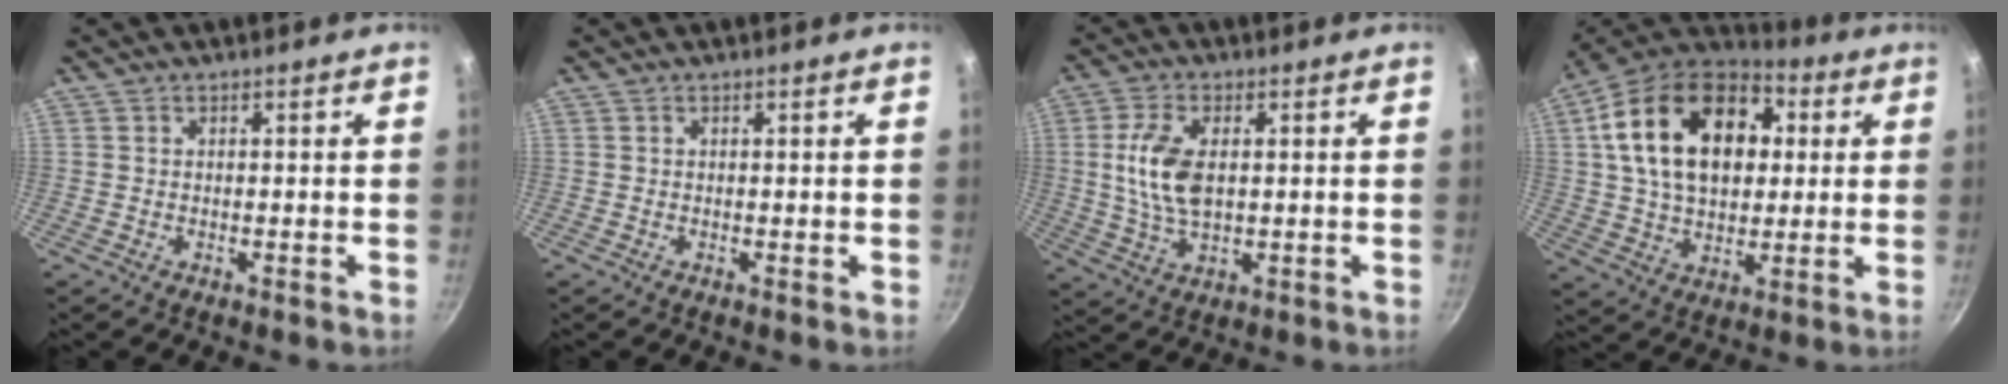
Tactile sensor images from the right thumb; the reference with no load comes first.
{"total": 0.0}
{"total": 9.9, "force": [1.3, 5.4, 8.3], "torque": [-0.161, 0.000, 0.025]}
{"total": 24.0, "force": [5.4, 15.7, 17.3], "torque": [-0.273, 0.016, 0.080]}